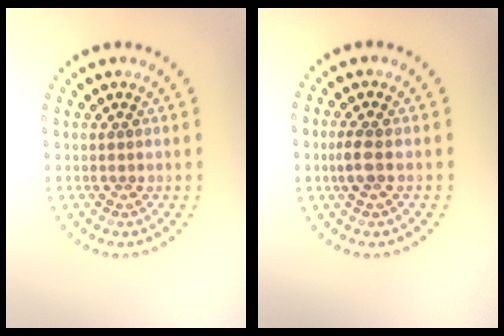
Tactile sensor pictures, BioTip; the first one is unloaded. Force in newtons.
{"total": 1.8, "press": 1.7, "slide": 0.4}